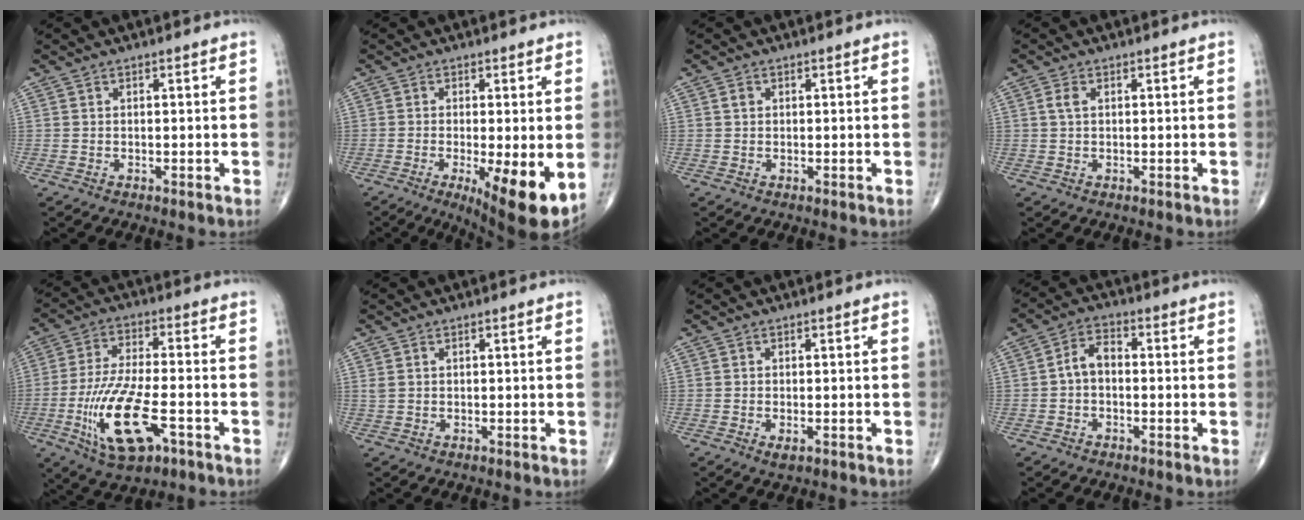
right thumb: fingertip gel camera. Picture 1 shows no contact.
{"total": 11.4, "force": [-3.1, 2.8, 10.7], "torque": [-0.159, -0.025, -0.041]}
{"total": 0.9, "force": [0.2, 0.8, 0.5], "torque": [-0.006, 0.001, 0.003]}
{"total": 1.7, "force": [0.4, 1.0, 1.4], "torque": [-0.033, 0.006, 0.008]}
{"total": 15.6, "force": [-5.5, 5.9, 13.3], "torque": [-0.269, 0.013, -0.091]}
{"total": 0.9, "force": [0.5, 0.5, 0.7], "torque": [-0.017, 0.010, 0.015]}
{"total": 1.5, "force": [-0.6, 0.6, 1.2], "torque": [-0.020, -0.003, -0.008]}
{"total": 4.7, "force": [-0.5, 3.0, 3.6], "torque": [-0.057, 0.021, -0.020]}